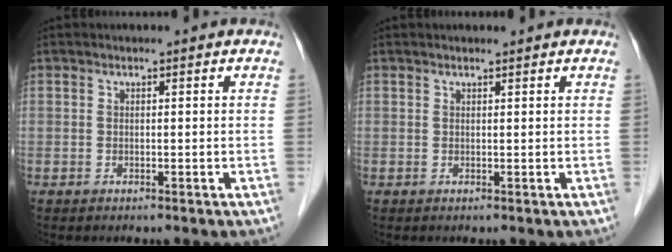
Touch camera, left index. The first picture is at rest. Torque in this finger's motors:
{"motor_torque": [0.18, -0.15, 0.04, 0.01]}